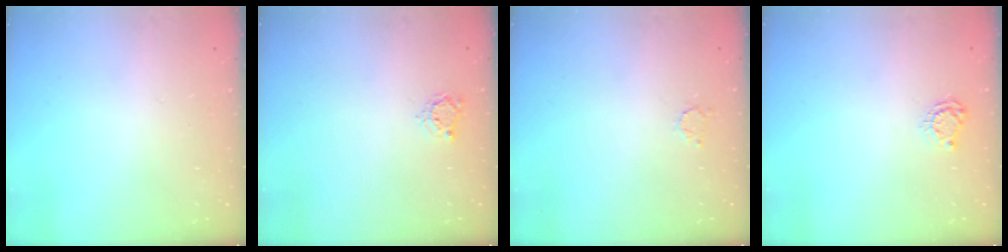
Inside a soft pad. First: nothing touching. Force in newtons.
{"total": 3.7, "press": 3.7, "slide": 0.4}
{"total": 1.7, "press": 1.7, "slide": 0.3}
{"total": 5.3, "press": 5.3, "slide": 0.6}